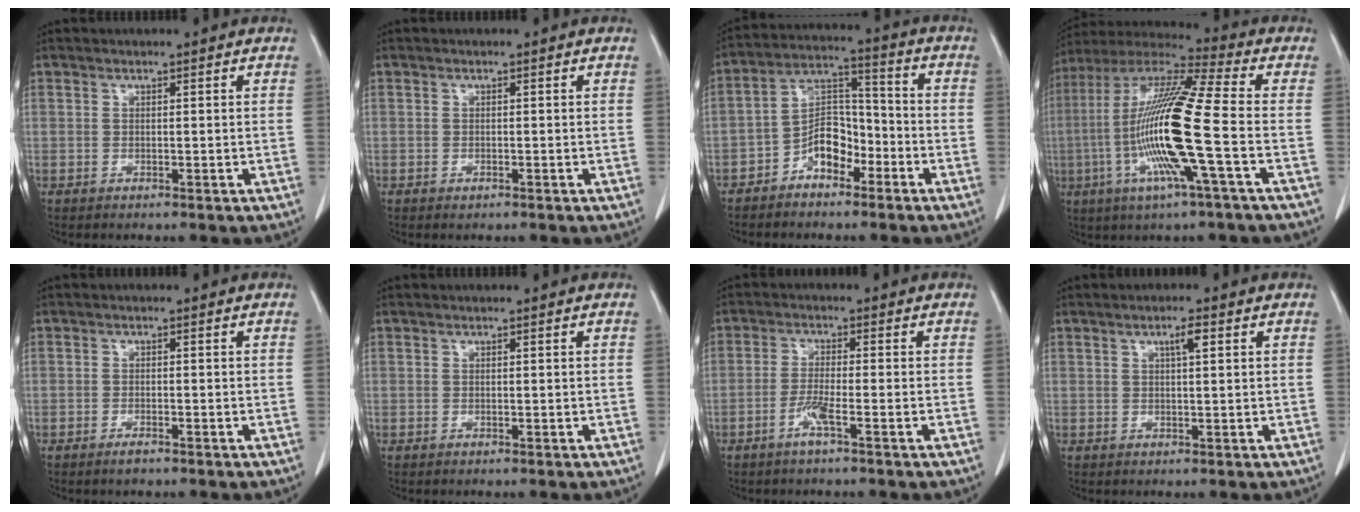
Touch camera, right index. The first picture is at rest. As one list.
[{"total": 0.5, "force": [-0.3, 0.3, 0.3], "torque": [-0.007, -0.001, -0.003]}, {"total": 7.6, "force": [-4.1, 4.4, 4.7], "torque": [-0.088, 0.028, -0.076]}, {"total": 18.7, "force": [-3.8, 0.1, 18.3], "torque": [-0.372, -0.010, -0.085]}, {"total": 1.4, "force": [-1.1, 0.3, 0.8], "torque": [-0.017, -0.001, -0.018]}, {"total": 0.0}, {"total": 3.5, "force": [-1.9, -0.2, 3.0], "torque": [-0.062, -0.004, -0.040]}, {"total": 2.3, "force": [1.0, 0.2, 2.1], "torque": [-0.038, 0.002, 0.016]}]